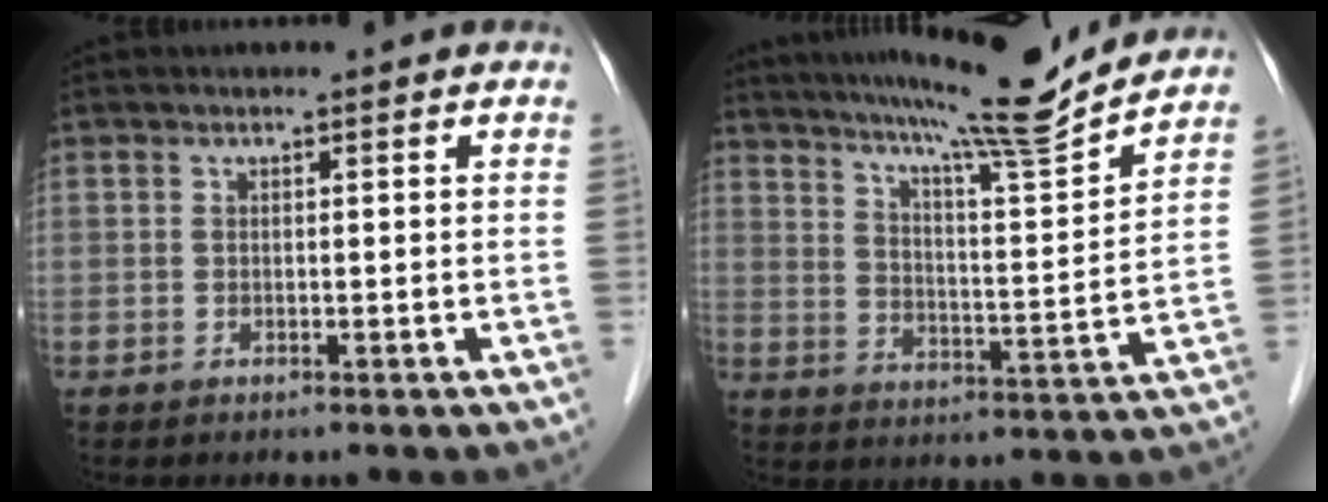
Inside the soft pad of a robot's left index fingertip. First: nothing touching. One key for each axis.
{"total": 15.5, "fx": 14.0, "fy": -0.9, "fz": 6.6, "tx": -0.113, "ty": -0.019, "tz": 0.205}